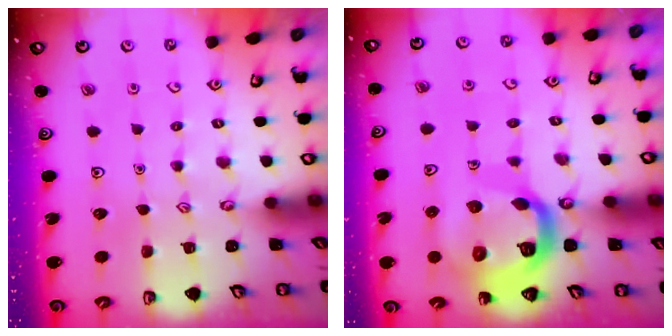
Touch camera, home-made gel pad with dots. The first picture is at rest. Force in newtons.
{"total": 16.5, "press": 16.3, "slide": 2.1}